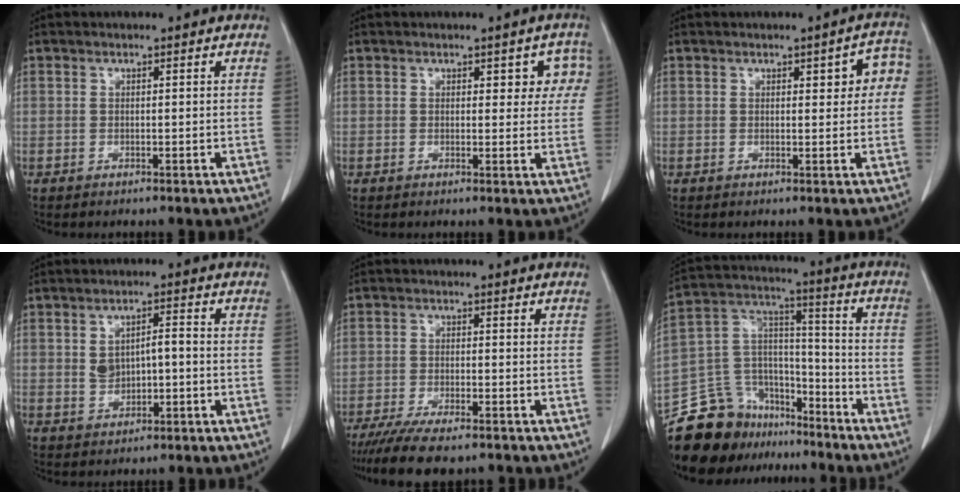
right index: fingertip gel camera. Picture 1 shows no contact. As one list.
[{"total": 4.0, "force": [1.7, 2.5, 2.7], "torque": [-0.006, 0.008, 0.013]}, {"total": 4.5, "force": [1.1, 1.8, 3.9], "torque": [-0.032, 0.016, 0.009]}, {"total": 4.1, "force": [-0.3, 2.2, 3.5], "torque": [-0.063, 0.016, 0.002]}, {"total": 10.1, "force": [-8.4, 1.9, 5.3], "torque": [-0.079, -0.017, -0.131]}, {"total": 17.6, "force": [-14.8, 8.9, 3.4], "torque": [-0.069, 0.074, -0.246]}]